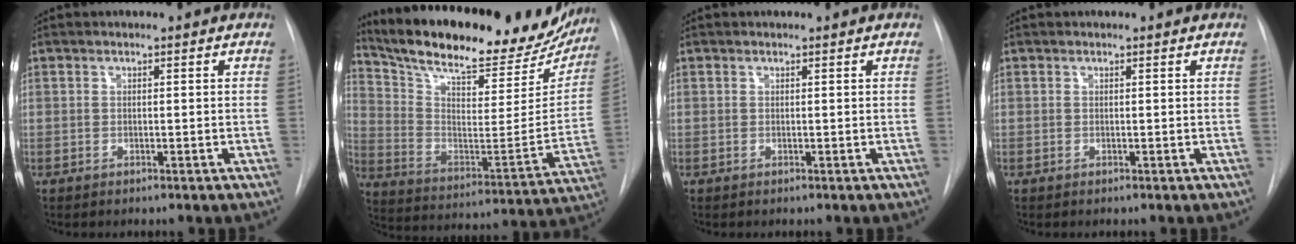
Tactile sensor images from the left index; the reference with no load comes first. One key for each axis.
{"total": 28.8, "fx": 24.5, "fy": 8.0, "fz": 12.9, "tx": -0.210, "ty": -0.031, "tz": 0.343}
{"total": 0.0}
{"total": 0.0}